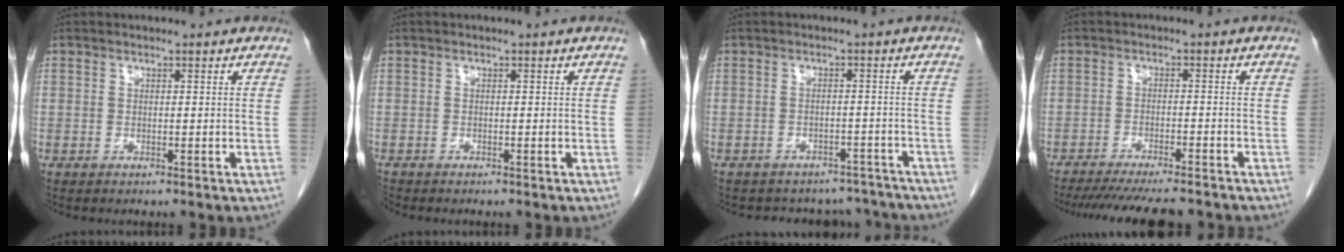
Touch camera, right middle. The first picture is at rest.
{"total": 0.6, "force": [-0.6, 0.1, 0.0], "torque": [-0.005, -0.003, -0.015]}
{"total": 10.9, "force": [-9.9, 4.5, 1.3], "torque": [-0.013, 0.024, -0.104]}
{"total": 13.6, "force": [-12.0, 1.6, 6.0], "torque": [-0.093, -0.025, -0.166]}